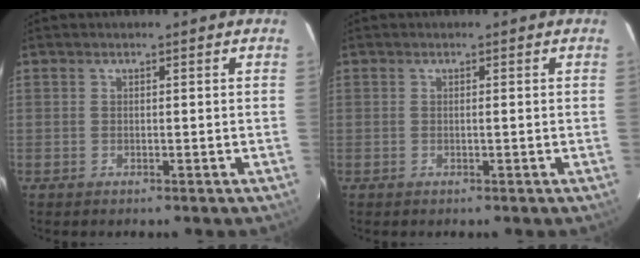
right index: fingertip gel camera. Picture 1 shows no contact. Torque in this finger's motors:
{"motor_torque": [-0.14, 0.10, -0.04, 0.00]}